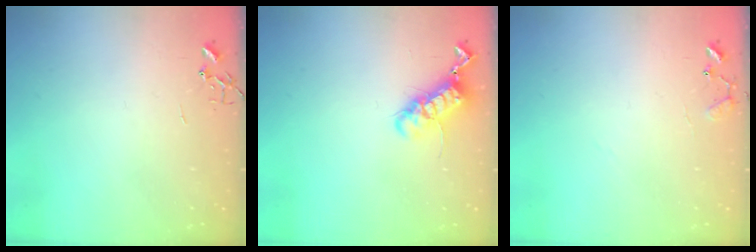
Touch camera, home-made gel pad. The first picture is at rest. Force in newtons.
{"total": 12.7, "press": 12.6, "slide": 1.6}
{"total": 8.6, "press": 8.6, "slide": 0.5}